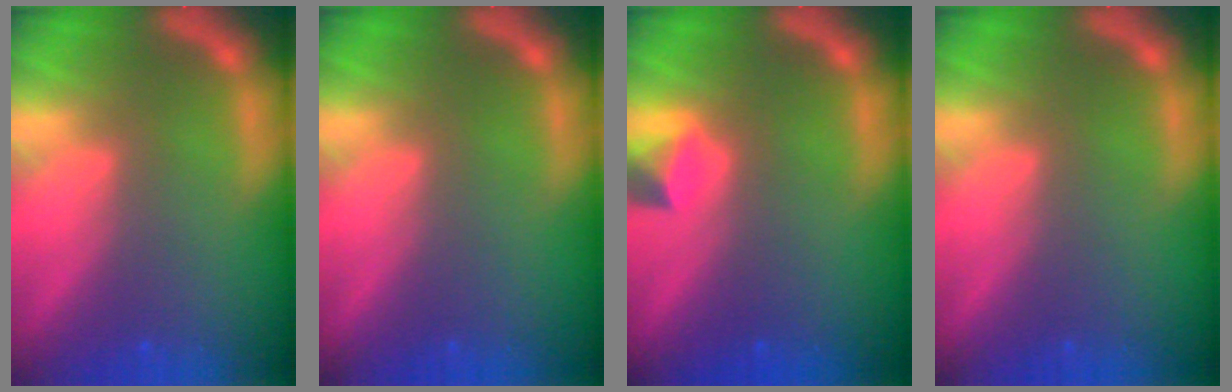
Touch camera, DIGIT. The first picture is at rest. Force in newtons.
{"total": 0.0}
{"total": 1.9}
{"total": 0.0}